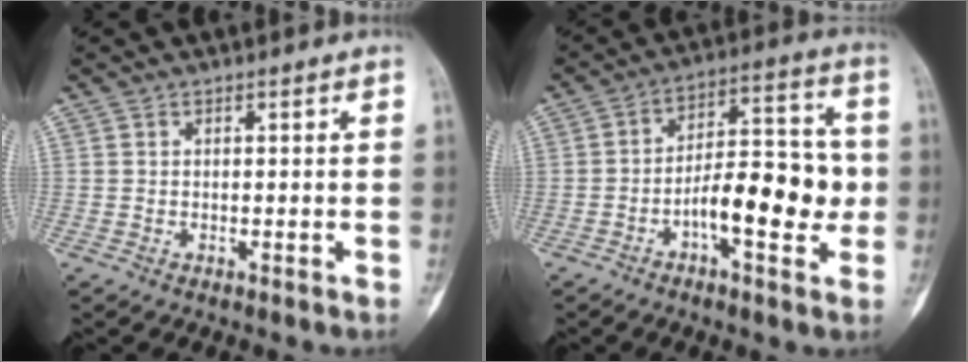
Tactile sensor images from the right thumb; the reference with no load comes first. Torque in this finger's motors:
{"motor_torque": [1.52, 1.45, 0.88, -0.91, 0.24]}